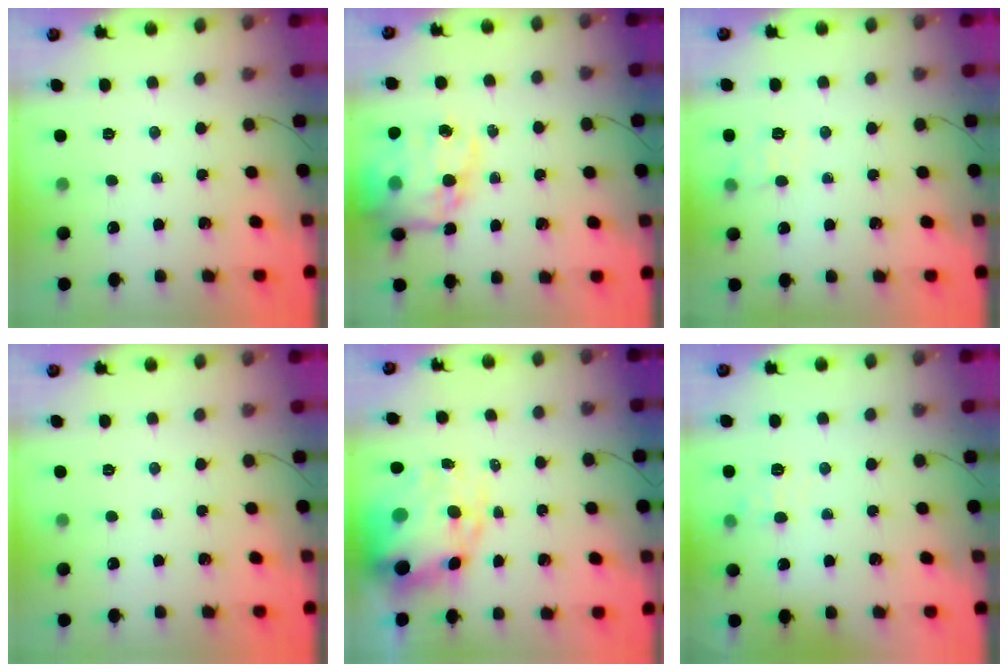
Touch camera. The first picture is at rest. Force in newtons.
{"total": 20.7, "press": 20.2, "slide": 4.4}
{"total": 7.4, "press": 7.2, "slide": 1.8}
{"total": 0.0}
{"total": 13.7, "press": 13.2, "slide": 3.6}
{"total": 5.5, "press": 5.2, "slide": 1.9}